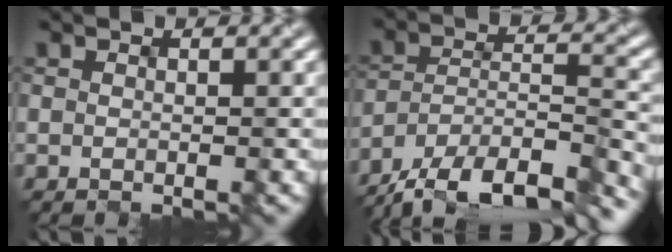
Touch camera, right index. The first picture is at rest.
{"total": 13.7, "force": [-12.0, 4.1, 5.2], "torque": [-0.085, -0.004, -0.173]}